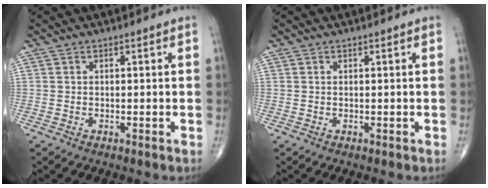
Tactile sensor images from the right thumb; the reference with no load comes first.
{"total": 0.0}